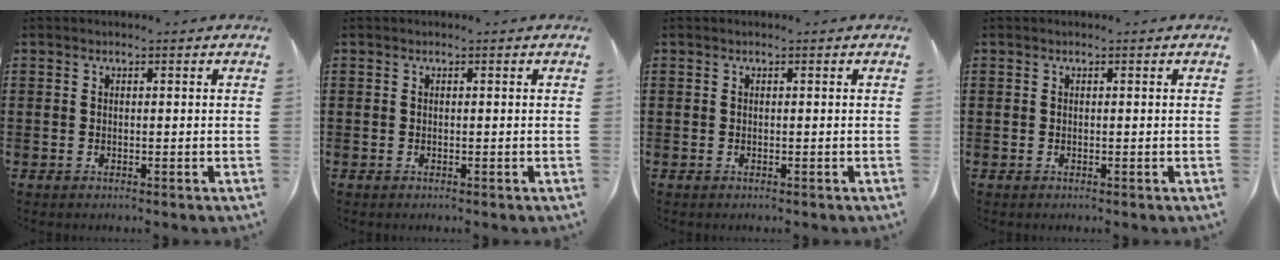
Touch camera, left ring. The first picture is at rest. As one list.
[{"total": 0.0}, {"total": 0.0}, {"total": 0.0}]